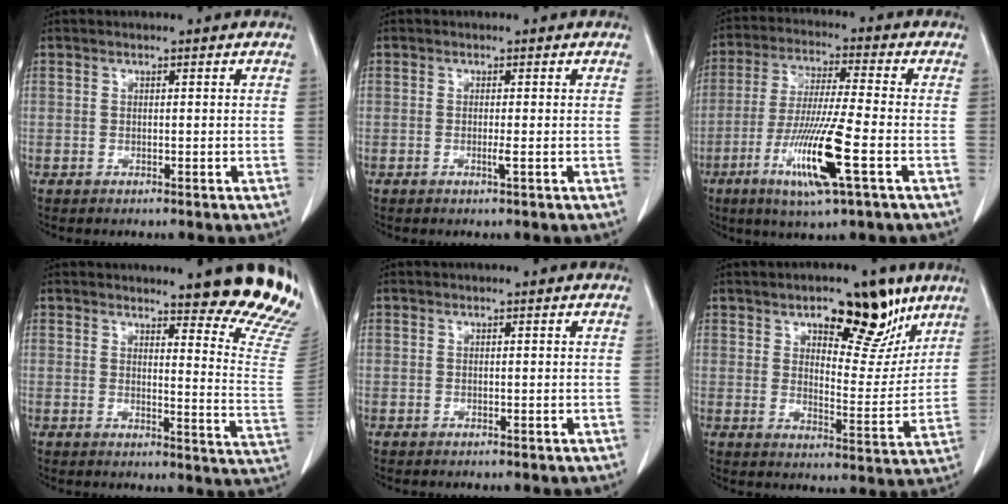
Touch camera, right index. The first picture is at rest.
{"total": 0.9, "force": [-0.2, -0.2, 0.8], "torque": [-0.013, 0.000, -0.003]}
{"total": 12.9, "force": [-4.8, 0.0, 11.9], "torque": [-0.235, -0.023, -0.089]}
{"total": 13.7, "force": [12.2, 0.9, 6.1], "torque": [-0.053, -0.101, 0.117]}
{"total": 0.0}
{"total": 12.3, "force": [7.9, 4.7, 8.2], "torque": [-0.099, -0.006, 0.118]}